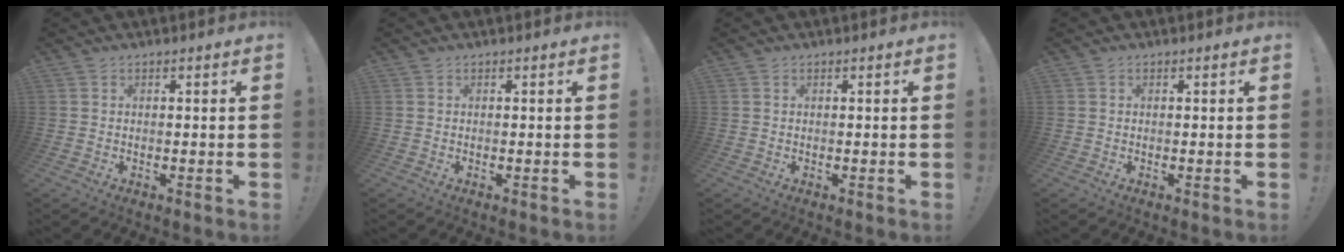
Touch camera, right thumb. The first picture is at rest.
{"total": 0.0}
{"total": 0.0}
{"total": 0.0}